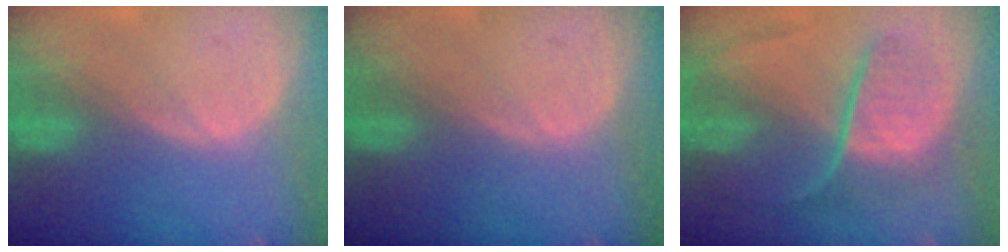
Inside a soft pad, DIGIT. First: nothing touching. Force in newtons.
{"total": 0.0}
{"total": 9.1, "press": 7.5, "slide": 5.2}